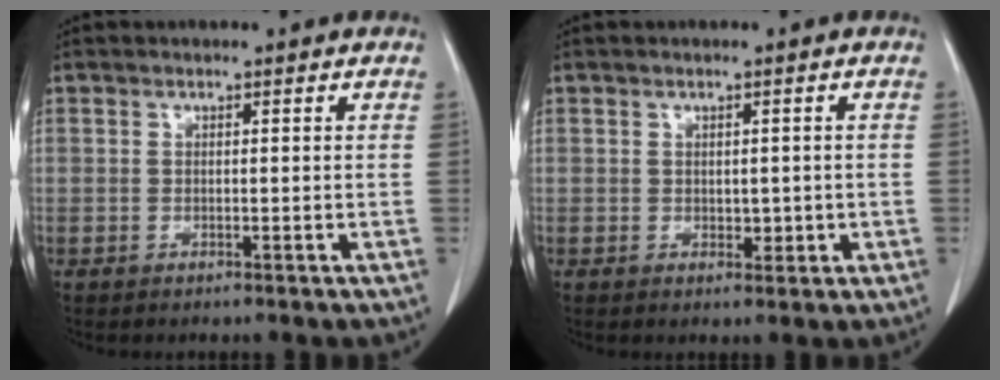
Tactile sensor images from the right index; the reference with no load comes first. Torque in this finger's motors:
{"motor_torque": [0.04, 0.11, 0.02, 0.03]}